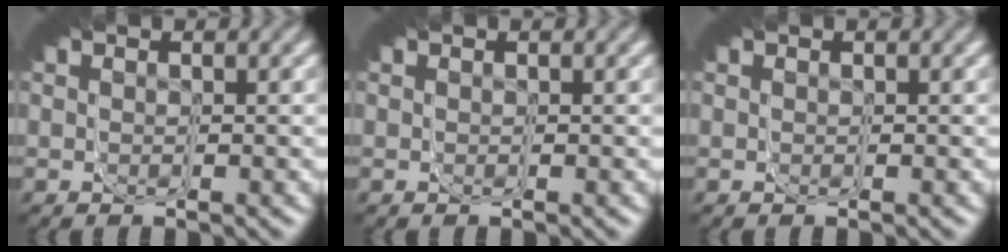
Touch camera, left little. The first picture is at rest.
{"total": 0.0}
{"total": 0.0}